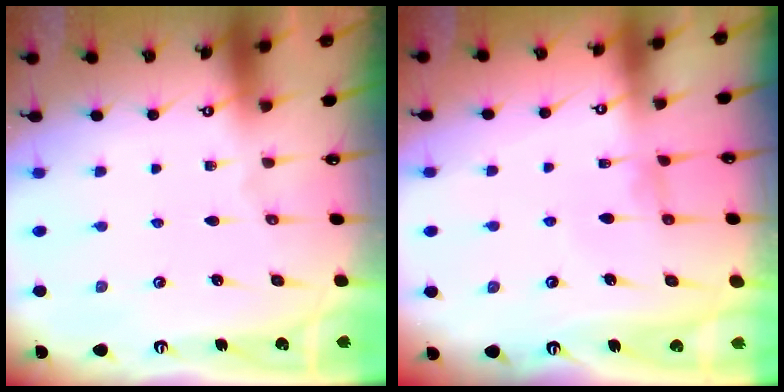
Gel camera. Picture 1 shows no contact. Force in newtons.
{"total": 0.8, "press": 0.7, "slide": 0.3}